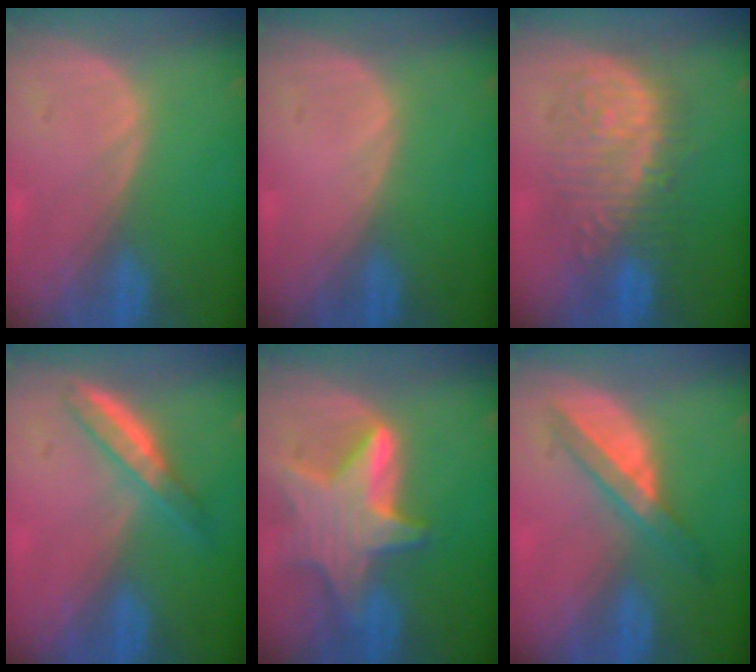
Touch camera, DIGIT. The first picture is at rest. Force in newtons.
{"total": 0.0}
{"total": 9.2, "press": 9.2, "slide": 0.0}
{"total": 5.1, "press": 4.6, "slide": 2.2}
{"total": 9.1, "press": 9.1, "slide": 0.8}
{"total": 6.0, "press": 5.3, "slide": 2.8}